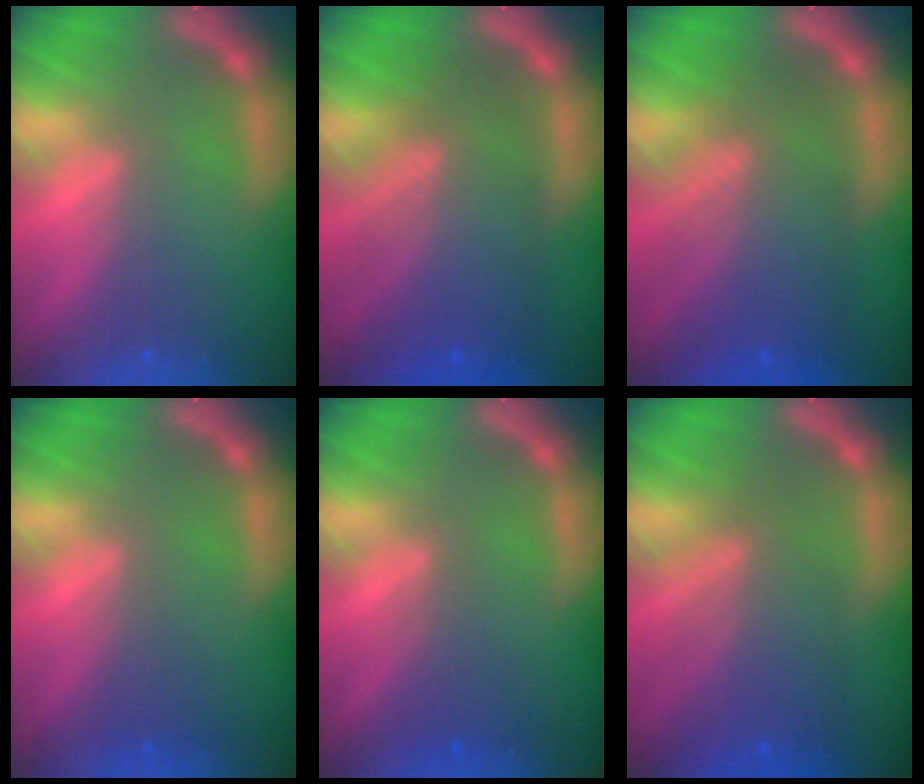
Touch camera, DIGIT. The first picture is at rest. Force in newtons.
{"total": 9.1}
{"total": 9.1}
{"total": 1.5}
{"total": 2.0}
{"total": 6.5}